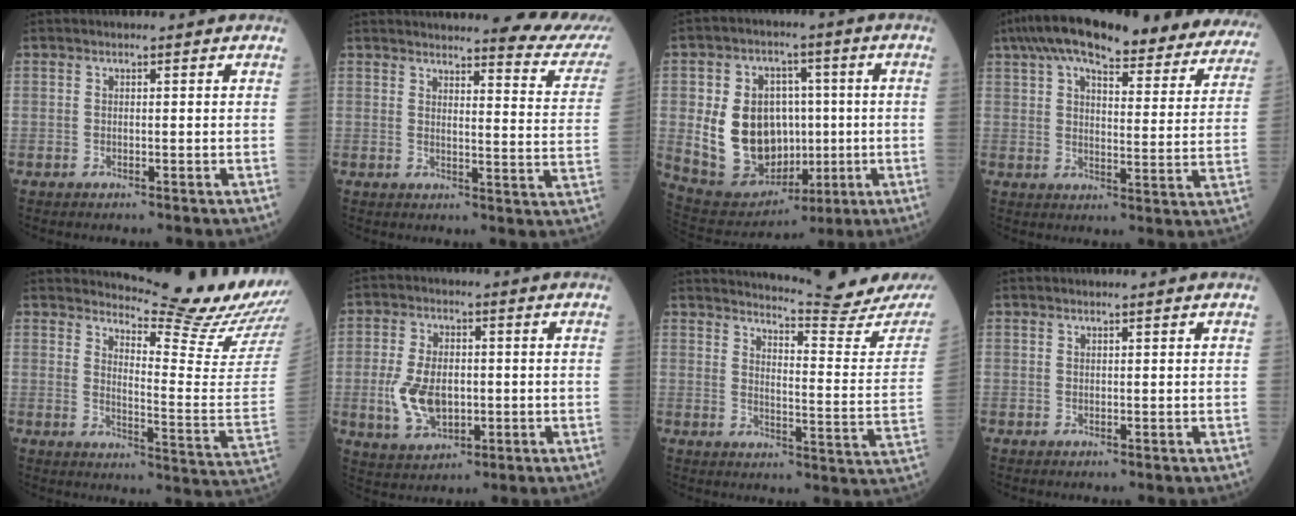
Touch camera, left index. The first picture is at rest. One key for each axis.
{"total": 13.6, "fx": 13.1, "fy": 0.0, "fz": 3.8, "tx": -0.038, "ty": -0.075, "tz": 0.135}
{"total": 15.0, "fx": -0.2, "fy": 11.4, "fz": 9.7, "tx": -0.201, "ty": 0.028, "tz": 0.025}
{"total": 30.7, "fx": 25.9, "fy": 7.7, "fz": 14.5, "tx": -0.222, "ty": 0.002, "tz": 0.316}
{"total": 17.2, "fx": 16.6, "fy": -1.3, "fz": 4.2, "tx": -0.075, "ty": -0.138, "tz": 0.199}
{"total": 8.6, "fx": -1.2, "fy": 5.3, "fz": 6.7, "tx": -0.149, "ty": 0.003, "tz": -0.009}
{"total": 16.0, "fx": 15.5, "fy": -2.4, "fz": 3.0, "tx": -0.049, "ty": -0.112, "tz": 0.190}
{"total": 0.0}